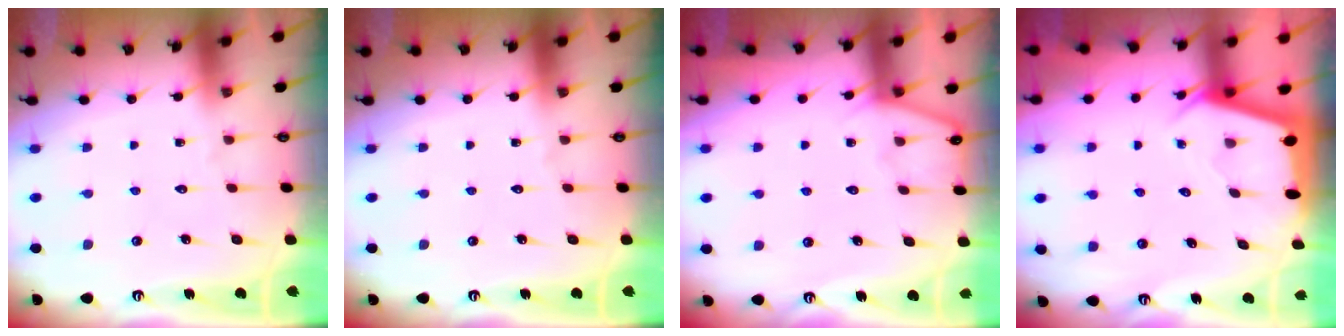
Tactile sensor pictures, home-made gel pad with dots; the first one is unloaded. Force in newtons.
{"total": 0.0}
{"total": 4.5, "press": 4.5, "slide": 0.5}
{"total": 2.3, "press": 2.3, "slide": 0.3}